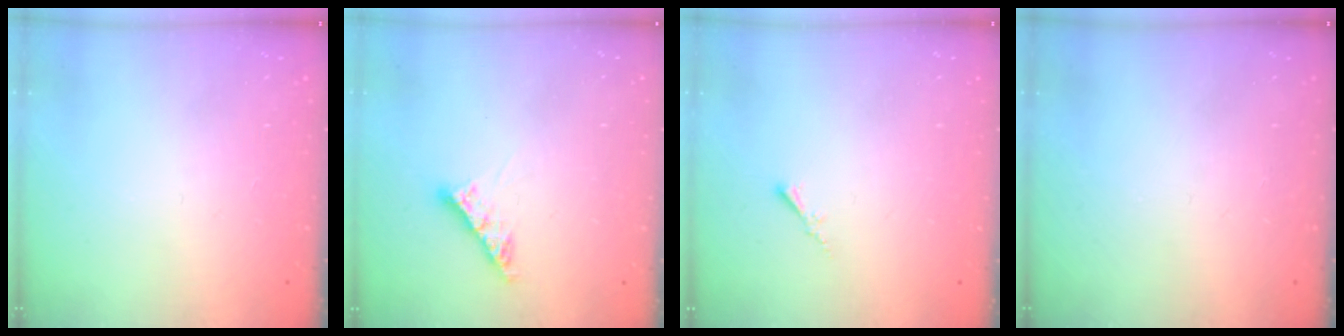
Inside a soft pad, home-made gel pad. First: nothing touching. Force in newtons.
{"total": 6.9, "press": 6.8, "slide": 0.7}
{"total": 0.0}
{"total": 0.0}